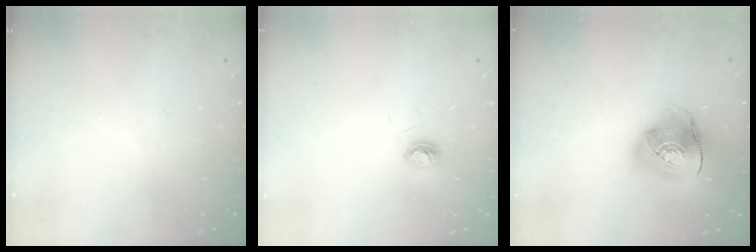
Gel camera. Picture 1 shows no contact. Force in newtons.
{"total": 3.7, "press": 3.7, "slide": 0.4}
{"total": 12.8, "press": 12.6, "slide": 2.1}